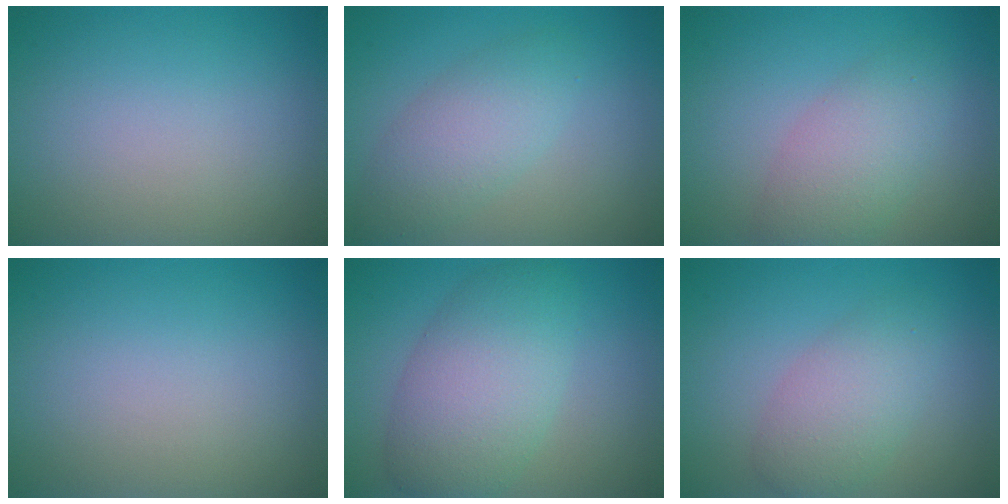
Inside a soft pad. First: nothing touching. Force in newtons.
{"total": 3.8, "press": 3.7, "slide": 0.3}
{"total": 4.0, "press": 4.0, "slide": 0.1}
{"total": 0.0}
{"total": 5.4, "press": 5.4, "slide": 0.5}
{"total": 3.7, "press": 3.7, "slide": 0.1}